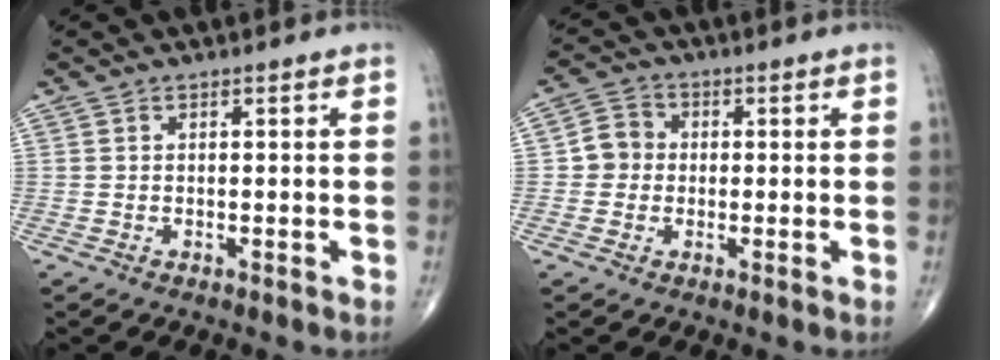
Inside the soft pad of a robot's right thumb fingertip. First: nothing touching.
{"total": 4.6, "force": [-0.2, 4.3, 1.7], "torque": [-0.010, 0.011, -0.013]}